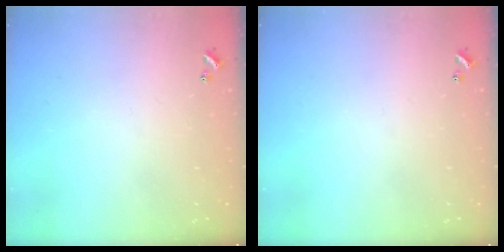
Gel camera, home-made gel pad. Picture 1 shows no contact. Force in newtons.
{"total": 0.0}